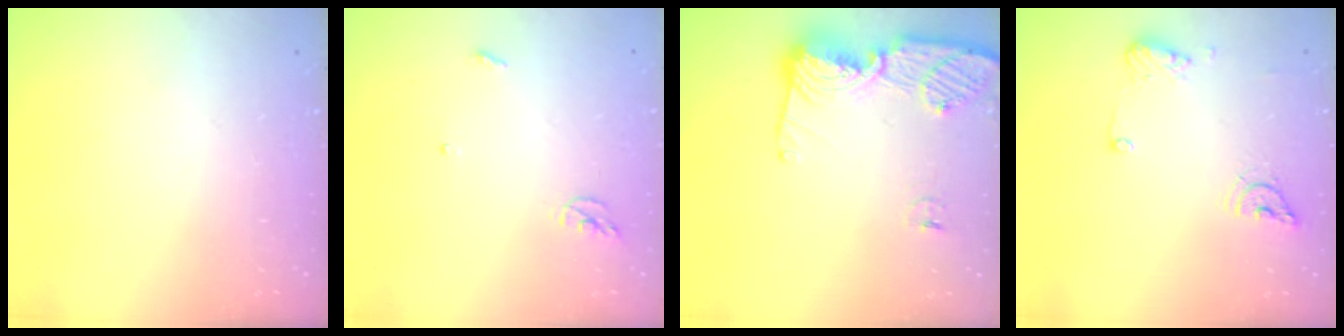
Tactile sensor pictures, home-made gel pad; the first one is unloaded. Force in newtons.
{"total": 3.6, "press": 3.6, "slide": 0.3}
{"total": 14.0, "press": 13.9, "slide": 1.4}
{"total": 9.6, "press": 9.5, "slide": 1.4}